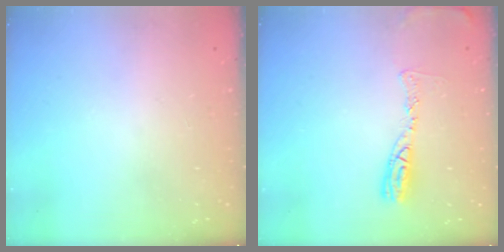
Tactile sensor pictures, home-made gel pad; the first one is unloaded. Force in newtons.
{"total": 9.2, "press": 9.2, "slide": 0.9}